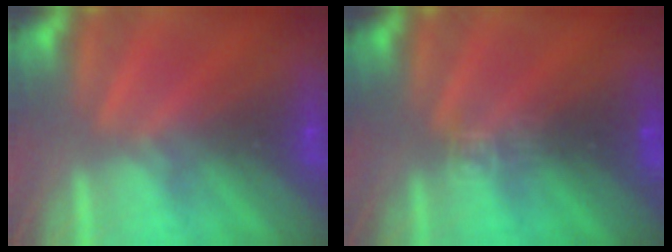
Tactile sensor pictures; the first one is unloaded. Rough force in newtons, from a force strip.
{"total": 2.9}